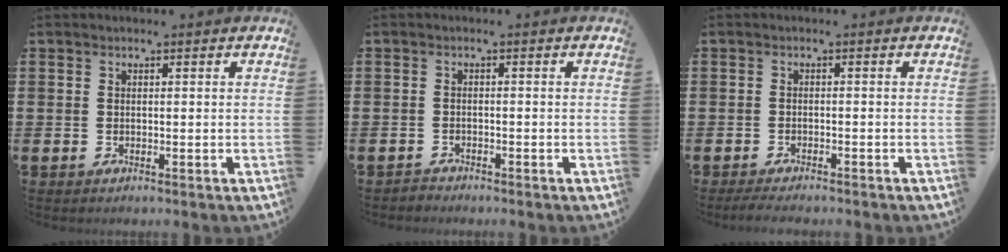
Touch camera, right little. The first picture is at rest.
{"total": 1.0, "force": [-0.9, 0.2, -0.1], "torque": [-0.001, 0.003, -0.021]}
{"total": 1.4, "force": [-1.3, 0.1, 0.5], "torque": [-0.010, 0.002, -0.025]}